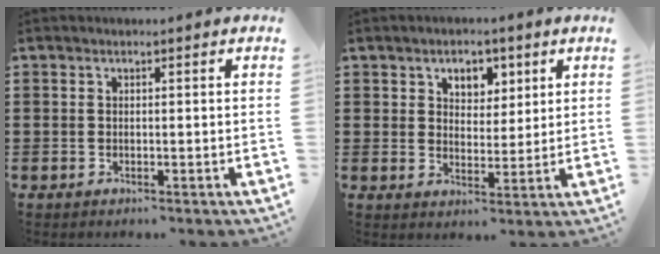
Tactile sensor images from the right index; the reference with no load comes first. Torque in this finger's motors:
{"motor_torque": [0.03, -0.02, 0.09, 0.05]}